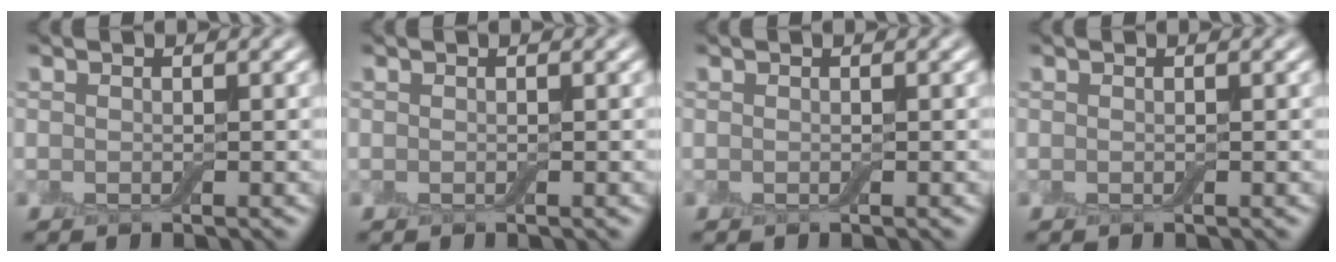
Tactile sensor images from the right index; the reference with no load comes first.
{"total": 0.0}
{"total": 0.0}
{"total": 0.0}